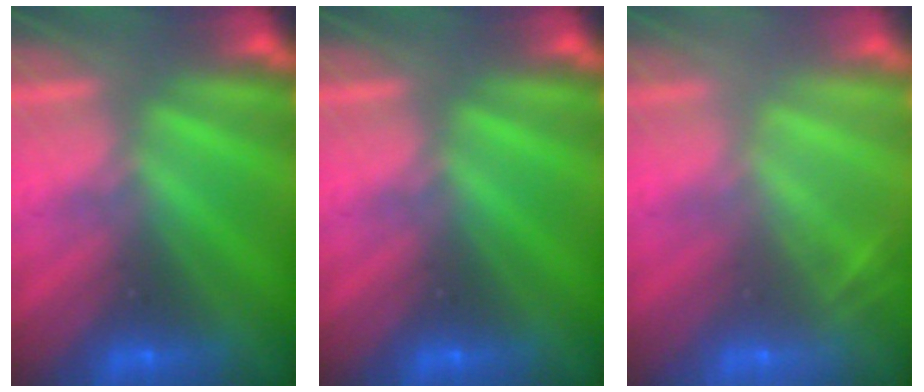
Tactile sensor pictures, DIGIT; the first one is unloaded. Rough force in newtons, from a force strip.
{"total": 0.0}
{"total": 2.0}